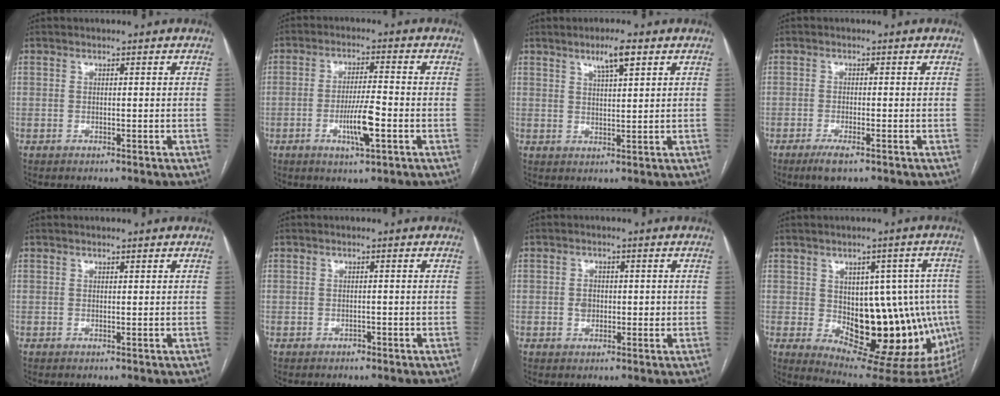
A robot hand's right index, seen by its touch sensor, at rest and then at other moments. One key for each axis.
{"total": 6.8, "fx": -2.3, "fy": 0.7, "fz": 6.3, "tx": -0.117, "ty": -0.006, "tz": -0.039}
{"total": 4.5, "fx": 2.8, "fy": 0.6, "fz": 3.6, "tx": -0.061, "ty": 0.000, "tz": 0.047}
{"total": 3.1, "fx": -2.0, "fy": 0.5, "fz": 2.3, "tx": -0.042, "ty": -0.004, "tz": -0.035}
{"total": 0.0}
{"total": 0.7, "fx": -0.5, "fy": 0.5, "fz": 0.2, "tx": -0.001, "ty": 0.003, "tz": -0.007}
{"total": 2.6, "fx": -0.1, "fy": 2.1, "fz": 1.6, "tx": -0.024, "ty": 0.005, "tz": 0.000}
{"total": 20.5, "fx": -2.7, "fy": 10.1, "fz": 17.6, "tx": -0.172, "ty": 0.020, "tz": -0.007}